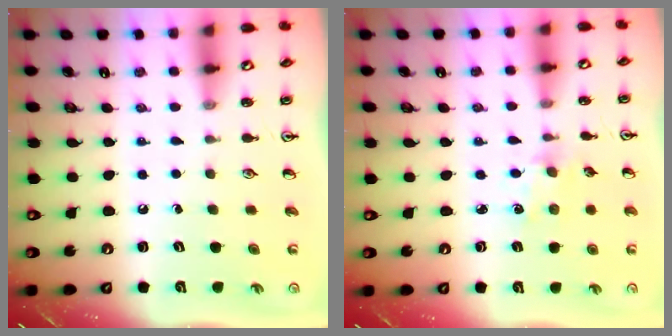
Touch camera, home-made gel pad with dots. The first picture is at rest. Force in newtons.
{"total": 3.4, "press": 3.3, "slide": 0.5}